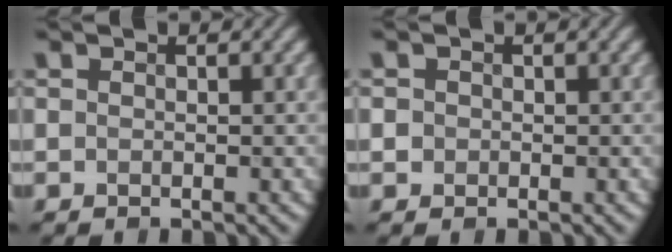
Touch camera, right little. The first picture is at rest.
{"total": 0.7, "force": [0.0, 0.7, 0.1], "torque": [0.004, 0.001, -0.004]}